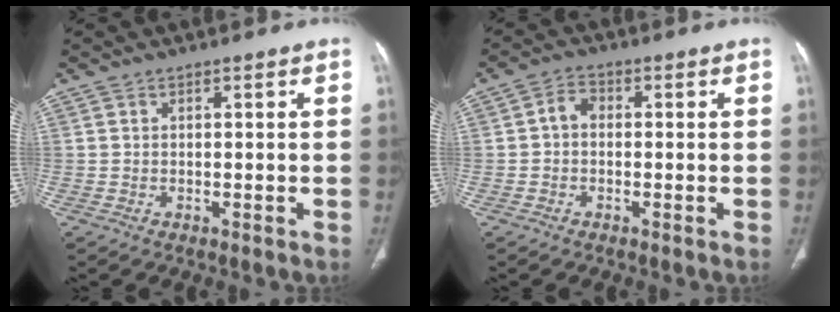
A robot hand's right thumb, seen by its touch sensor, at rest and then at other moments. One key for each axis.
{"total": 3.1, "fx": -0.2, "fy": 2.3, "fz": 2.0, "tx": -0.028, "ty": 0.012, "tz": -0.013}